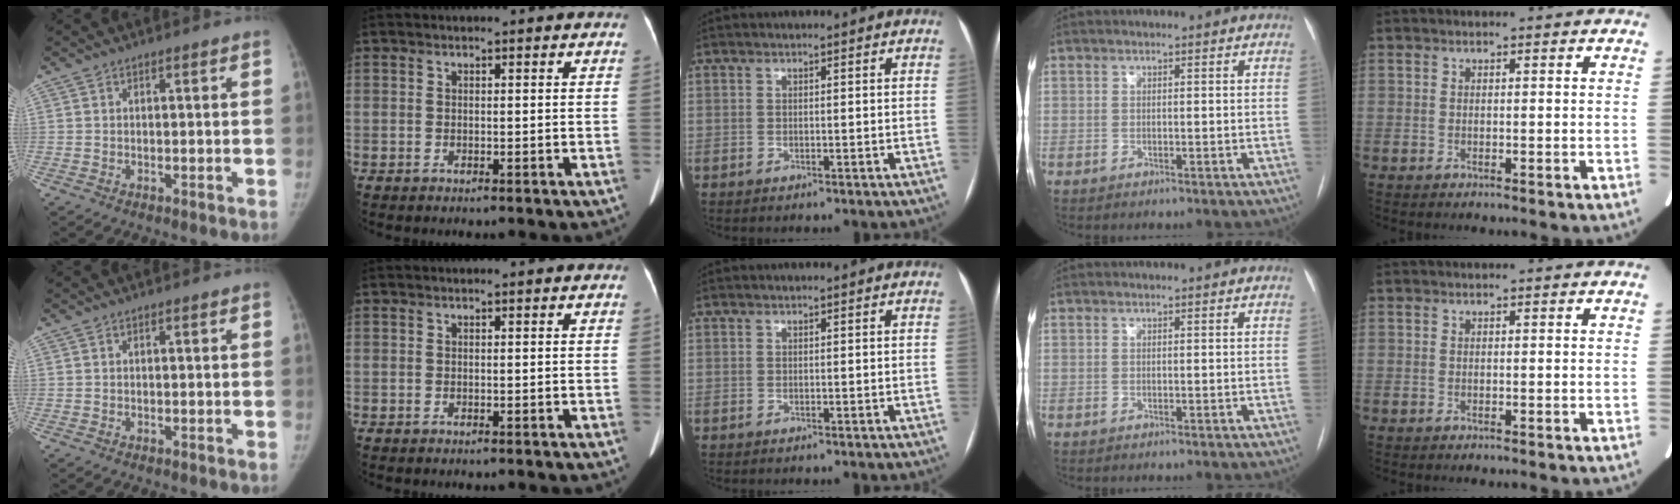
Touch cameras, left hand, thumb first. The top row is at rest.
{}